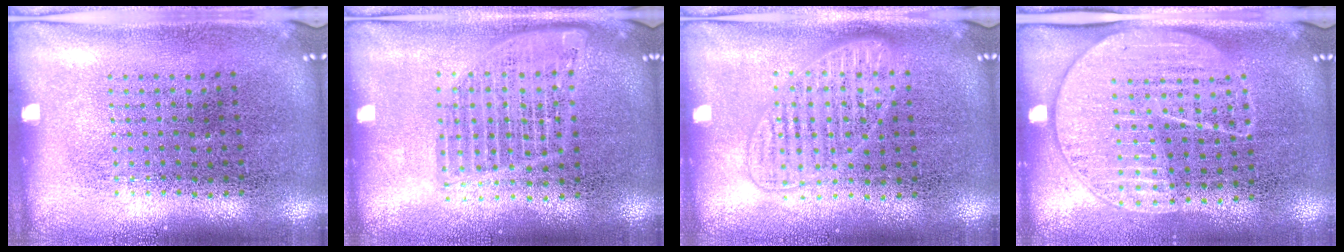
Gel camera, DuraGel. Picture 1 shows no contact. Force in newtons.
{"total": 1.5, "press": 1.4, "slide": 0.7}
{"total": 1.2, "press": 1.2, "slide": 0.2}
{"total": 1.8, "press": 1.5, "slide": 0.9}